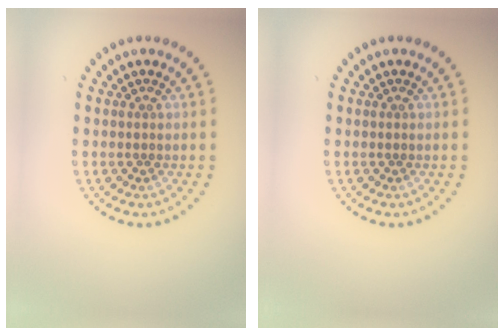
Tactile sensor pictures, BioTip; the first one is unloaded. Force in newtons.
{"total": 0.0}